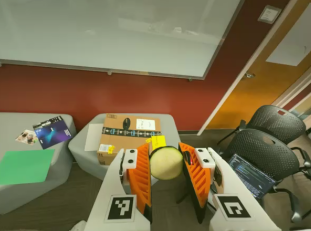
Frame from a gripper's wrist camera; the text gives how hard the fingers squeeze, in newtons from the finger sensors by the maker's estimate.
{"total": 10.4, "left": 10.8, "right": 10.1}